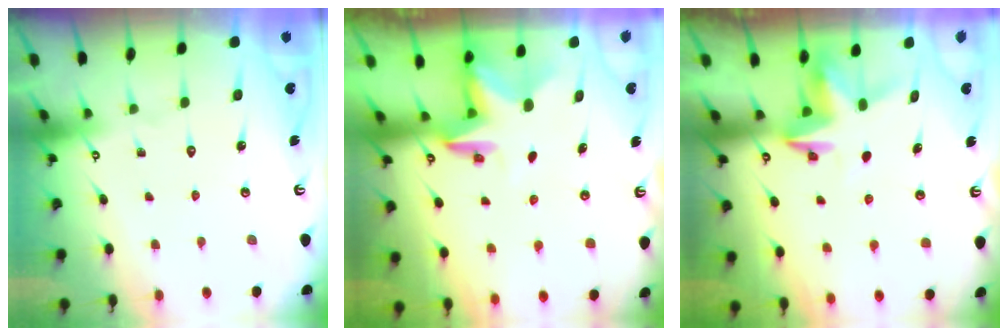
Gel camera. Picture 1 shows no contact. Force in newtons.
{"total": 2.8, "press": 2.8, "slide": 0.2}
{"total": 3.8, "press": 3.8, "slide": 0.3}